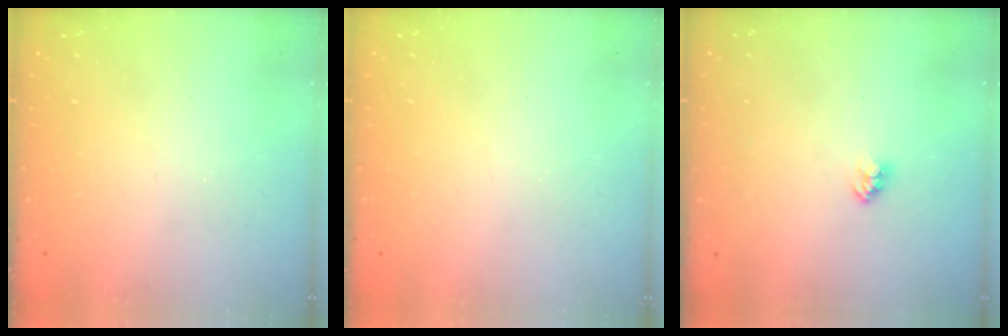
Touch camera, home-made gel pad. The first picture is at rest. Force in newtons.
{"total": 0.0}
{"total": 2.3, "press": 2.3, "slide": 0.1}